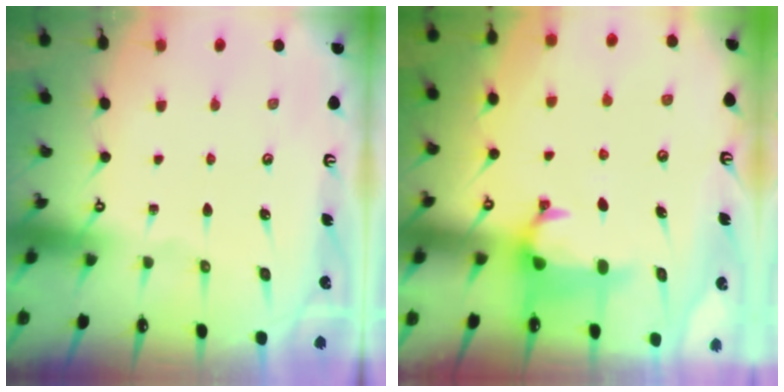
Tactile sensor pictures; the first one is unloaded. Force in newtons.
{"total": 0.9, "press": 0.2, "slide": 0.9}